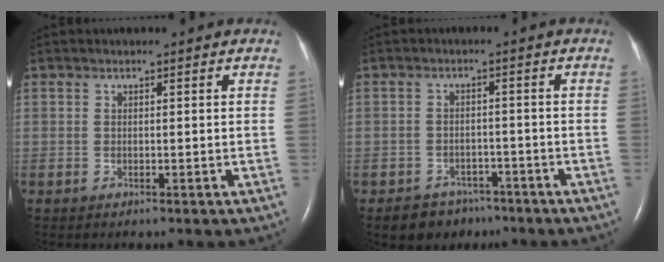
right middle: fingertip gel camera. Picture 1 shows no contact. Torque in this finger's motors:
{"motor_torque": [0.39, -0.31, 0.01, 0.01]}